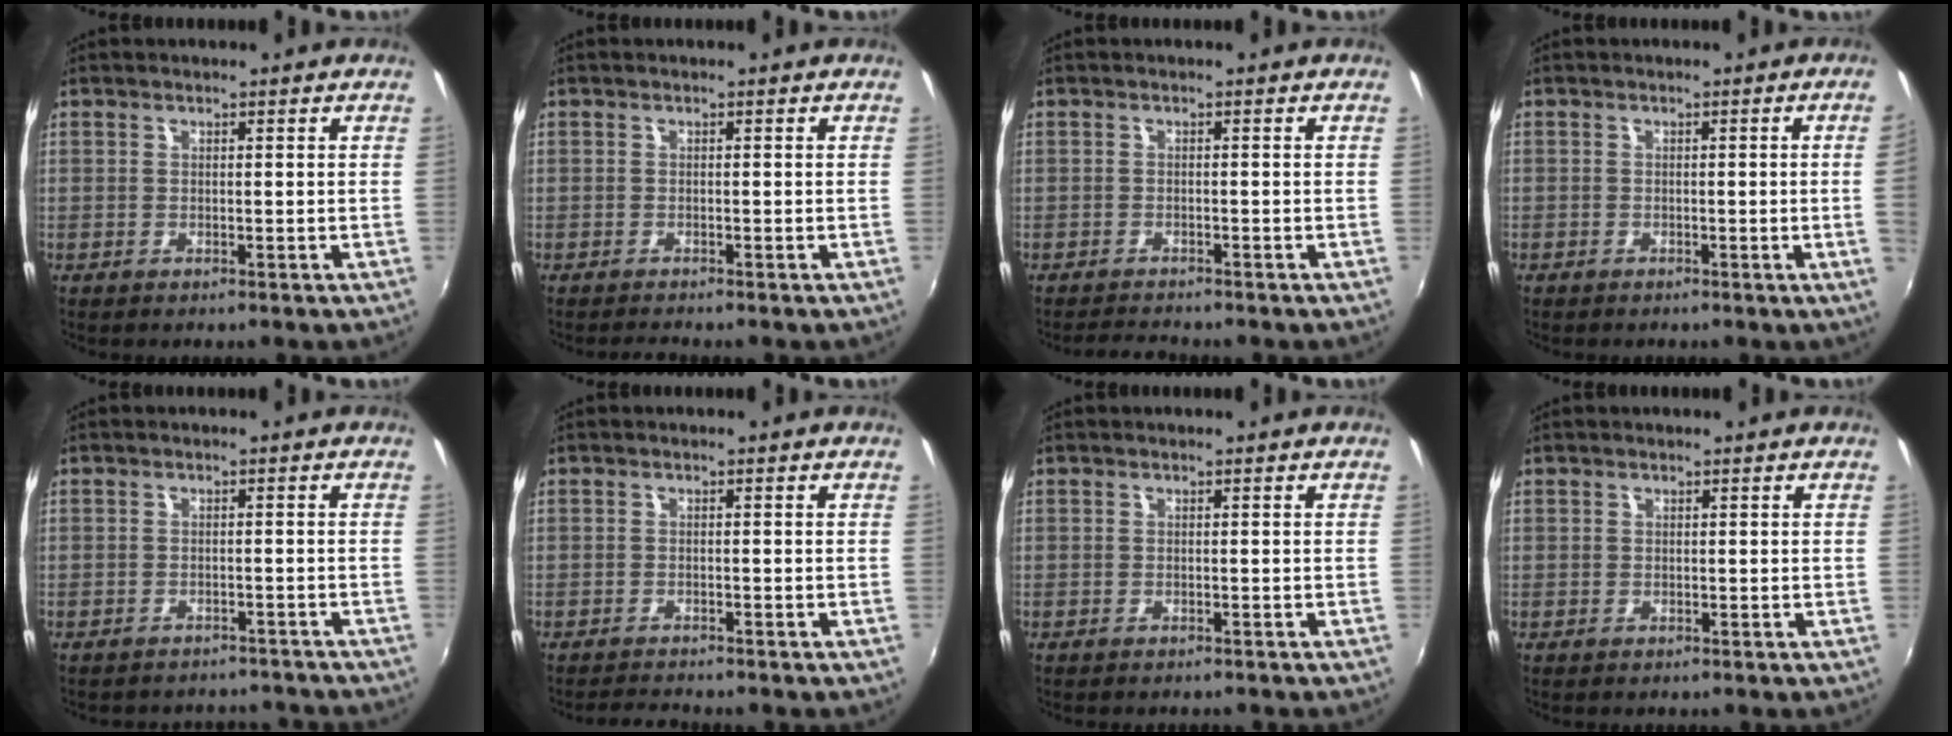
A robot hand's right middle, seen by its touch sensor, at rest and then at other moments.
{"total": 1.0, "force": [-1.0, -0.1, 0.1], "torque": [-0.001, -0.008, -0.019]}
{"total": 2.9, "force": [-2.8, 0.1, 0.5], "torque": [-0.023, -0.009, -0.051]}
{"total": 2.1, "force": [-0.3, -1.3, 1.7], "torque": [-0.026, -0.011, 0.001]}
{"total": 7.7, "force": [-6.9, 3.1, 1.5], "torque": [-0.033, 0.011, -0.081]}
{"total": 2.5, "force": [-2.4, 0.1, 0.4], "torque": [-0.019, -0.010, -0.045]}
{"total": 0.7, "force": [-0.7, 0.2, 0.2], "torque": [-0.005, -0.001, -0.010]}
{"total": 0.0}